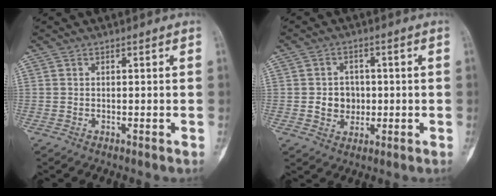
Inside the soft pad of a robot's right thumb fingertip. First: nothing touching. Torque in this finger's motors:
{"motor_torque": [1.14, 0.71, 0.55, -0.39, 0.00]}